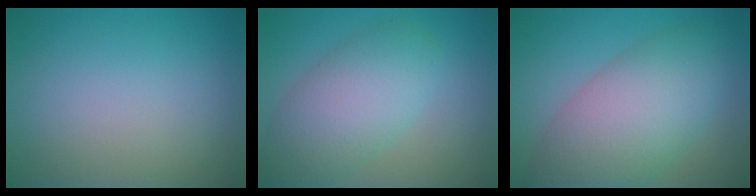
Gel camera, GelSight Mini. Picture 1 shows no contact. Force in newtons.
{"total": 6.3, "press": 6.3, "slide": 0.3}
{"total": 8.5, "press": 8.5, "slide": 0.0}